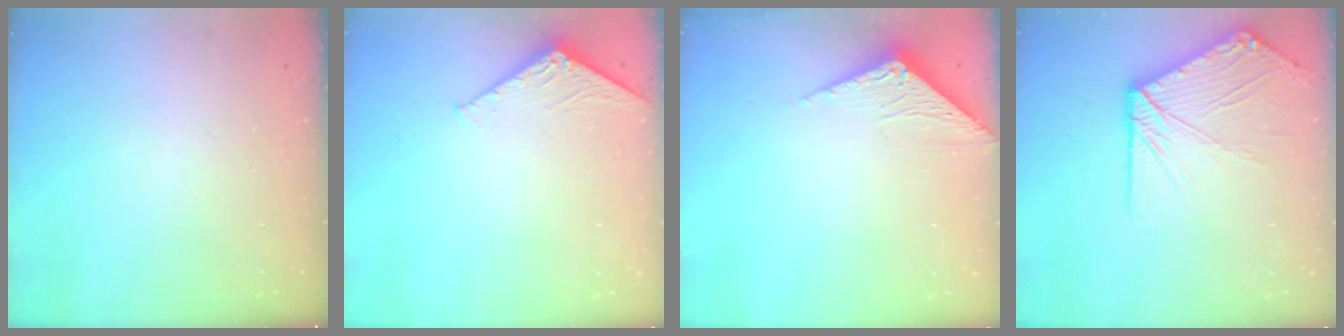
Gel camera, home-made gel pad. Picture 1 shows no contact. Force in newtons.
{"total": 2.4, "press": 2.4, "slide": 0.2}
{"total": 3.3, "press": 3.3, "slide": 0.3}
{"total": 13.6, "press": 13.5, "slide": 1.4}